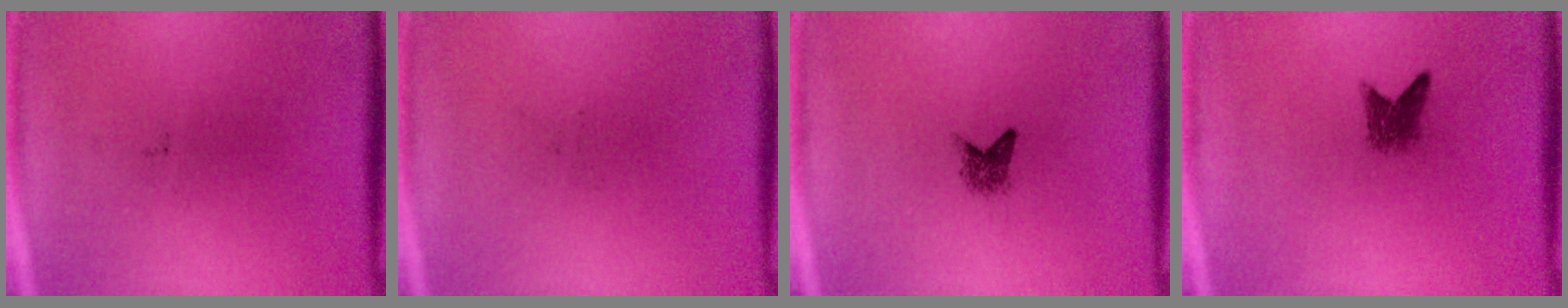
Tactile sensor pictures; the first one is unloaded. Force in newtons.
{"total": 0.0}
{"total": 1.8}
{"total": 2.3}